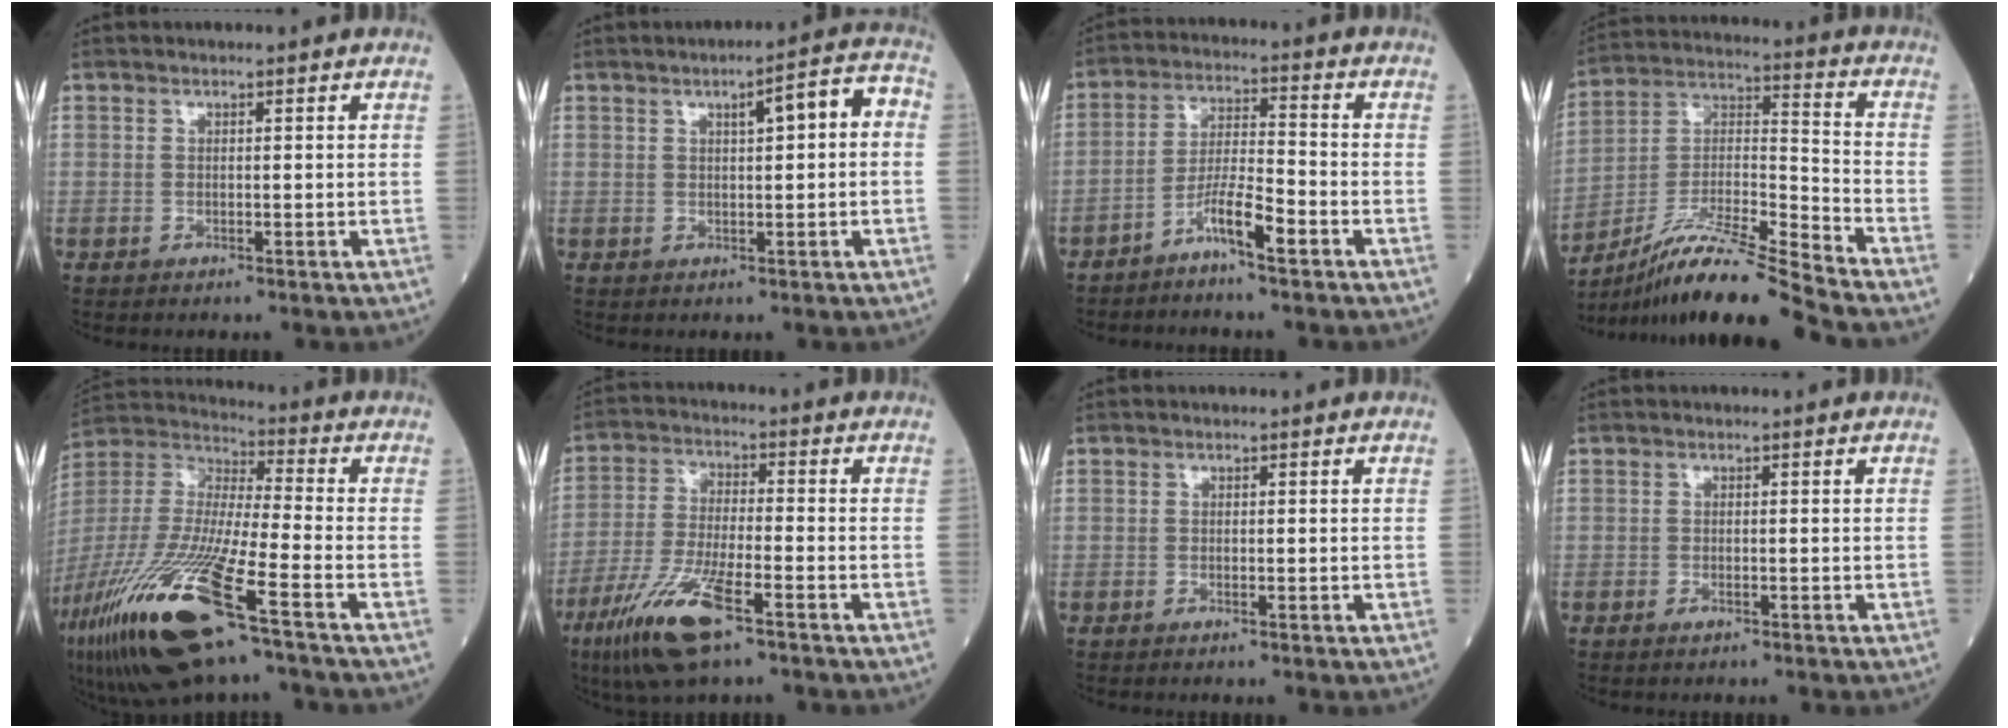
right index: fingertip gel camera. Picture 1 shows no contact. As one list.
[{"total": 5.5, "force": [0.9, 1.1, 5.4], "torque": [-0.075, 0.027, 0.010]}, {"total": 6.1, "force": [-4.2, 0.3, 4.5], "torque": [-0.087, 0.007, -0.081]}, {"total": 17.0, "force": [-14.7, -1.3, 8.5], "torque": [-0.164, 0.003, -0.266]}, {"total": 26.0, "force": [-14.5, 4.1, 21.1], "torque": [-0.493, -0.065, -0.276]}, {"total": 11.9, "force": [-6.9, 1.8, 9.6], "torque": [-0.202, -0.028, -0.127]}, {"total": 0.5, "force": [-0.2, 0.0, 0.5], "torque": [-0.006, -0.001, -0.002]}, {"total": 0.9, "force": [-0.5, 0.3, 0.7], "torque": [-0.015, -0.001, -0.007]}]